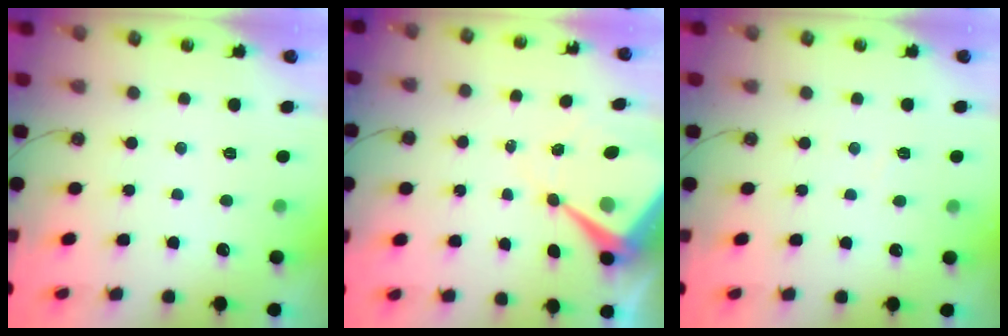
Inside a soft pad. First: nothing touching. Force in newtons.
{"total": 9.4, "press": 9.3, "slide": 0.8}
{"total": 3.5, "press": 3.5, "slide": 0.6}